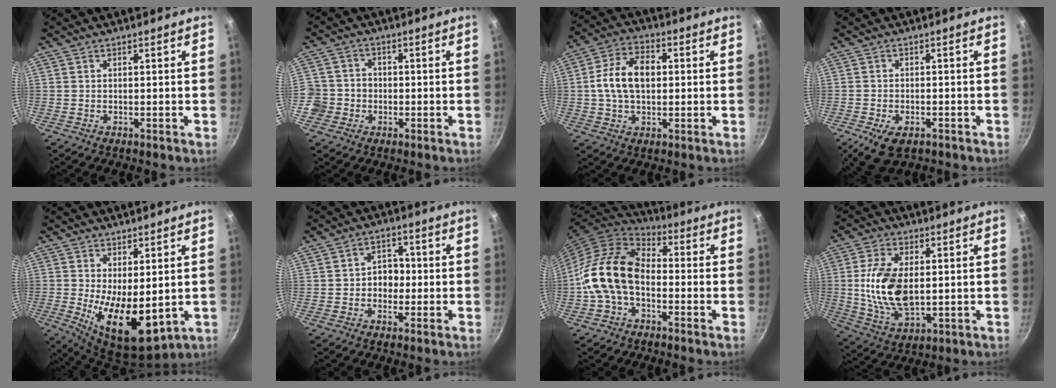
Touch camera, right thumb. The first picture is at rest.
{"total": 6.8, "force": [-2.0, 6.2, 1.8], "torque": [-0.005, 0.023, -0.044]}
{"total": 11.2, "force": [0.8, 7.3, 8.5], "torque": [-0.133, 0.024, 0.004]}
{"total": 6.8, "force": [-3.2, 3.8, 4.5], "torque": [-0.078, 0.004, -0.049]}
{"total": 12.7, "force": [-0.7, 6.0, 11.1], "torque": [-0.162, -0.028, 0.003]}
{"total": 5.0, "force": [-0.7, 4.2, 2.7], "torque": [-0.001, 0.015, -0.014]}
{"total": 14.5, "force": [-2.4, 9.7, 10.5], "torque": [-0.172, 0.040, -0.062]}
{"total": 13.6, "force": [0.9, 7.6, 11.3], "torque": [-0.211, -0.006, 0.023]}